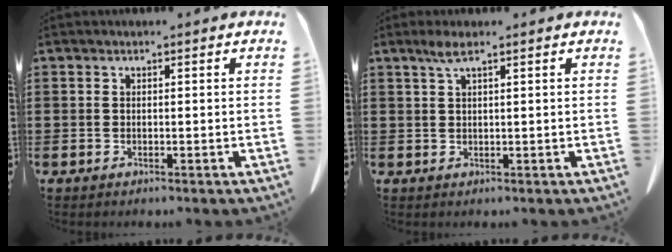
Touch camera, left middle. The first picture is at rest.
{"total": 2.4, "force": [1.3, 0.2, 2.0], "torque": [-0.043, 0.001, 0.024]}